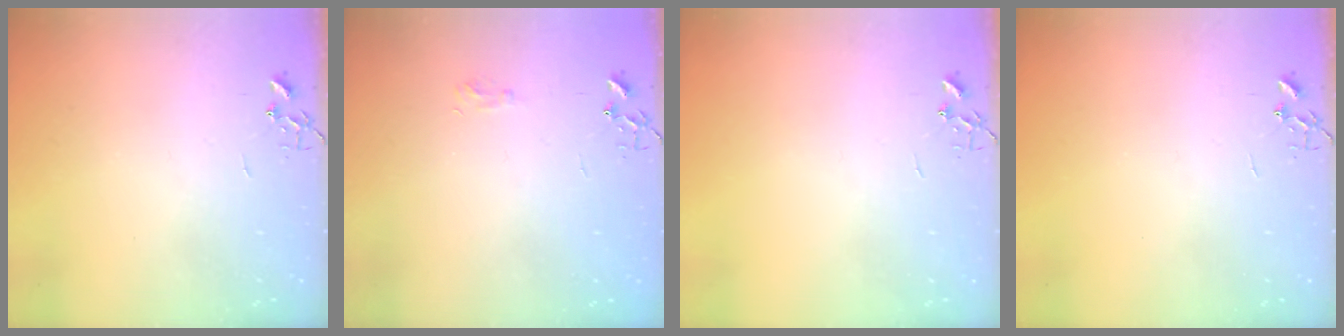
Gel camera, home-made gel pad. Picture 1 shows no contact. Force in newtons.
{"total": 5.6, "press": 5.6, "slide": 0.7}
{"total": 0.0}
{"total": 0.0}